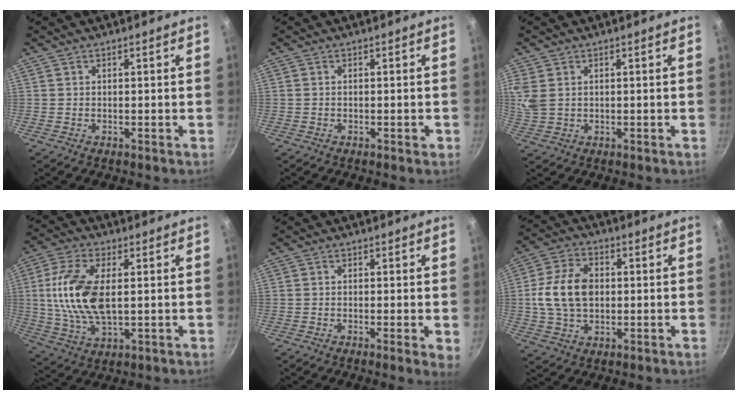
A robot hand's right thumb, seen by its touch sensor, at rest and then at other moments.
{"total": 1.2, "force": [-0.5, 0.4, 1.0], "torque": [-0.019, 0.004, -0.009]}
{"total": 5.2, "force": [1.5, 3.8, 3.2], "torque": [-0.069, 0.001, 0.035]}
{"total": 14.5, "force": [1.5, 7.3, 12.4], "torque": [-0.244, 0.003, 0.027]}
{"total": 3.1, "force": [-0.5, 0.4, 3.0], "torque": [-0.041, -0.009, -0.011]}
{"total": 11.7, "force": [0.4, 8.1, 8.4], "torque": [-0.147, 0.018, 0.000]}